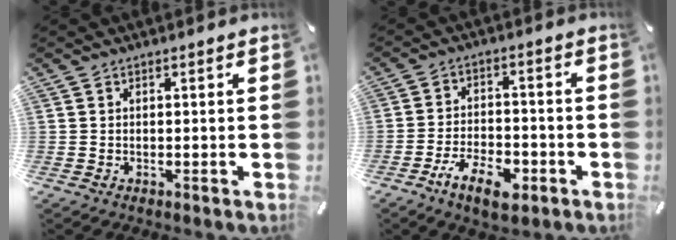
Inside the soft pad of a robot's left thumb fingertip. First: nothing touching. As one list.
[{"total": 9.7, "force": [-5.4, 4.9, 6.4], "torque": [-0.126, 0.021, -0.097]}]